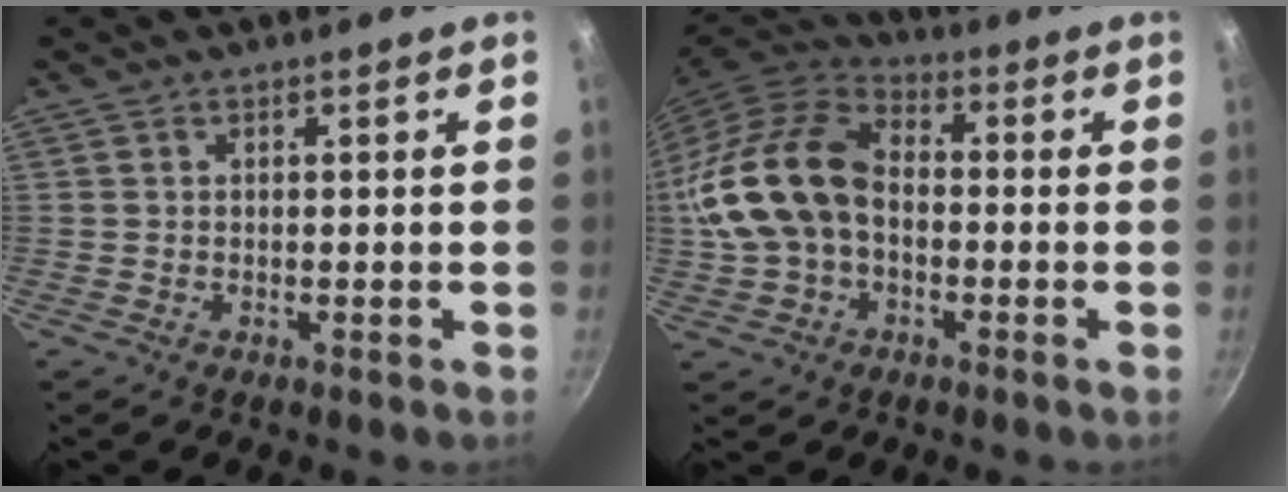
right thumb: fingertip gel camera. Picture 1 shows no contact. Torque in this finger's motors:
{"motor_torque": [1.85, 3.17, 0.93, -0.84, 0.52]}